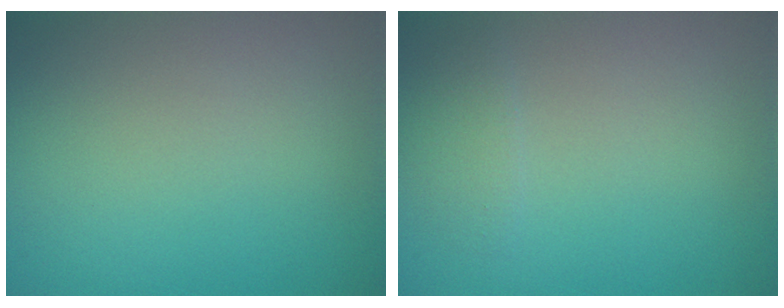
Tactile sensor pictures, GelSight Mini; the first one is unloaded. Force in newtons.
{"total": 1.1, "press": 1.1, "slide": 0.0}